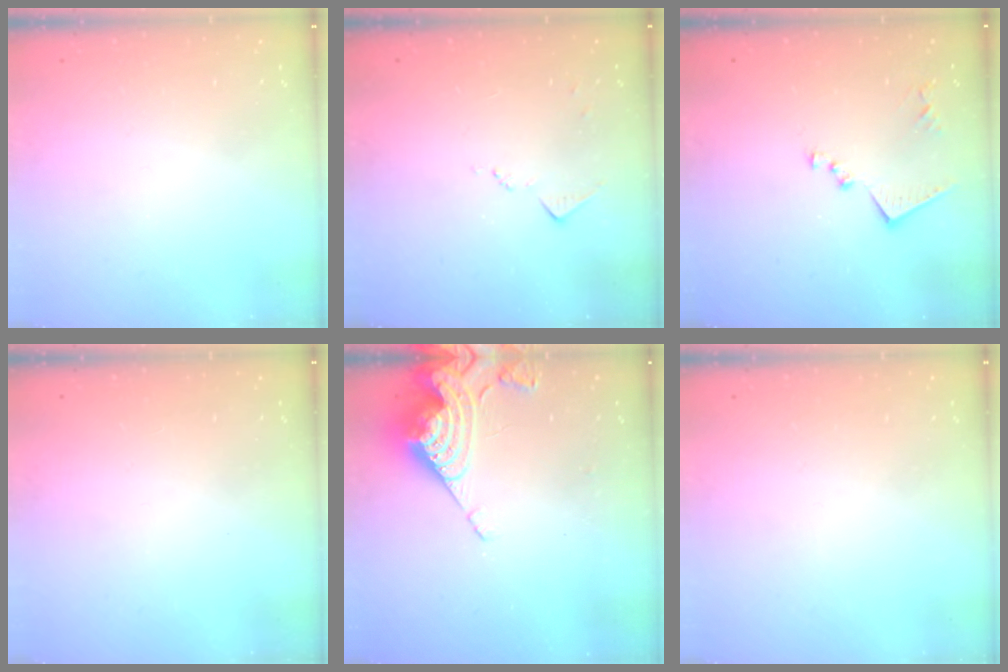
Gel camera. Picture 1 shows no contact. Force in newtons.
{"total": 6.9, "press": 6.9, "slide": 0.8}
{"total": 11.1, "press": 11.1, "slide": 0.9}
{"total": 0.0}
{"total": 13.3, "press": 13.3, "slide": 1.1}
{"total": 0.0}